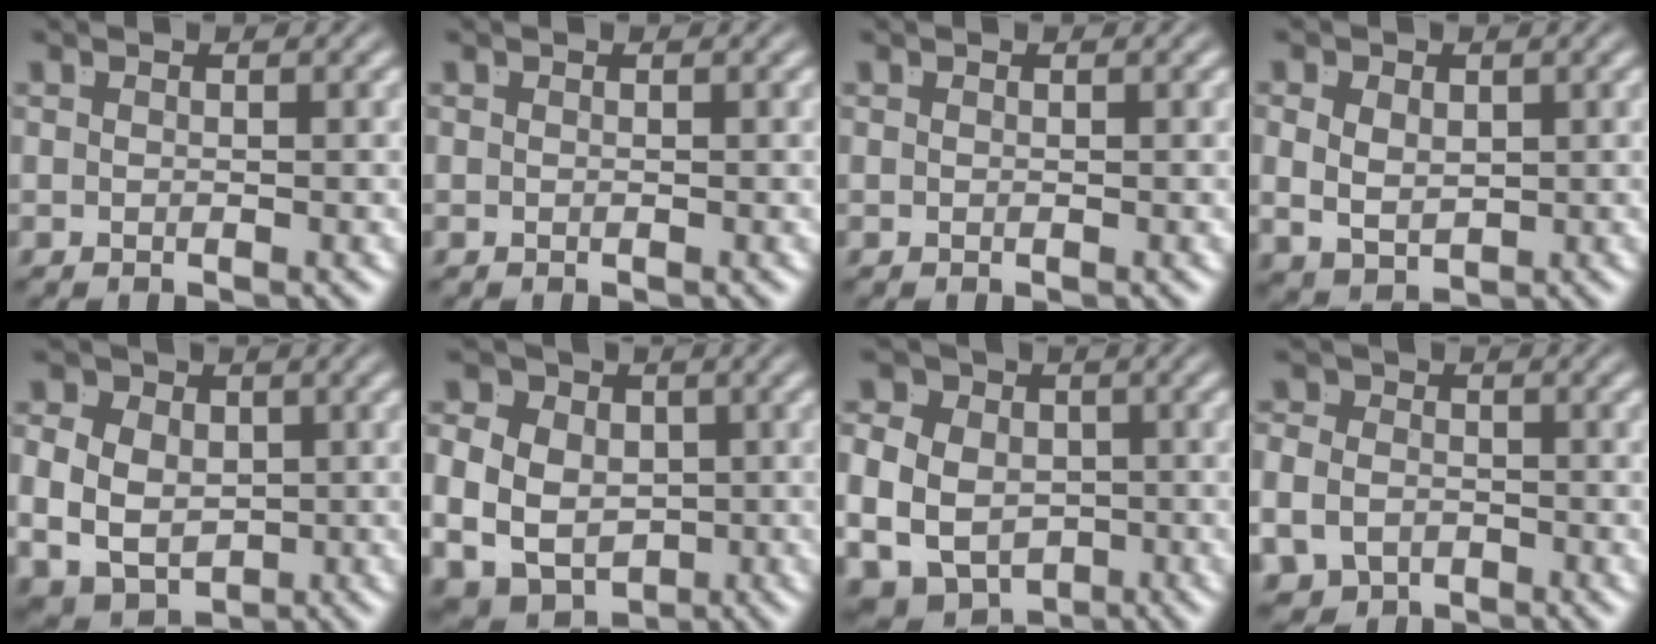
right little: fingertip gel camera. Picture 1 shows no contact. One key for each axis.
{"total": 0.0}
{"total": 0.0}
{"total": 4.4, "fx": -0.2, "fy": 3.4, "fz": 2.8, "tx": -0.059, "ty": -0.026, "tz": 0.014}
{"total": 9.0, "fx": -1.5, "fy": 7.8, "fz": 4.4, "tx": -0.101, "ty": -0.045, "tz": -0.013}
{"total": 12.1, "fx": -1.8, "fy": 10.5, "fz": 5.7, "tx": -0.123, "ty": -0.053, "tz": -0.021}
{"total": 13.1, "fx": -2.8, "fy": 11.5, "fz": 5.7, "tx": -0.123, "ty": -0.053, "tz": -0.041}
{"total": 5.4, "fx": -2.4, "fy": 4.5, "fz": 1.9, "tx": -0.049, "ty": -0.029, "tz": -0.037}